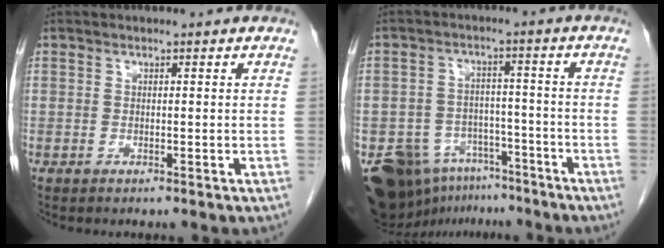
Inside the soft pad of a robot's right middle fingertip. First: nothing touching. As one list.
[{"total": 13.9, "force": [-9.9, 8.2, 5.4], "torque": [-0.096, 0.015, -0.146]}]